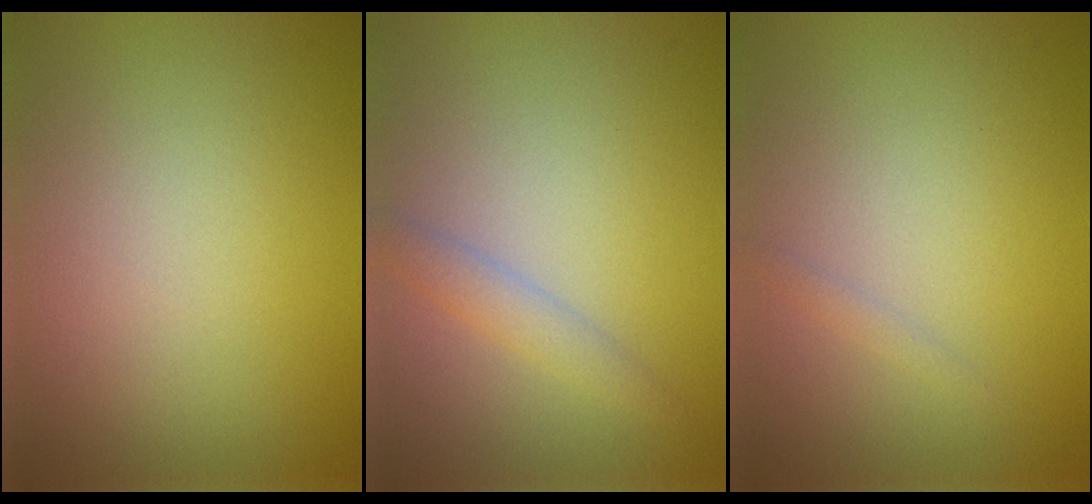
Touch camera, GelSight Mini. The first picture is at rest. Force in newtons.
{"total": 1.7, "press": 1.7, "slide": 0.1}
{"total": 0.5, "press": 0.5, "slide": 0.0}